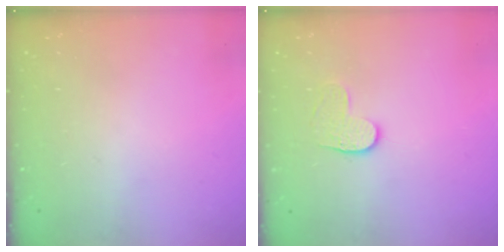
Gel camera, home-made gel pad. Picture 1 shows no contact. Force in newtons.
{"total": 4.0, "press": 3.9, "slide": 0.4}